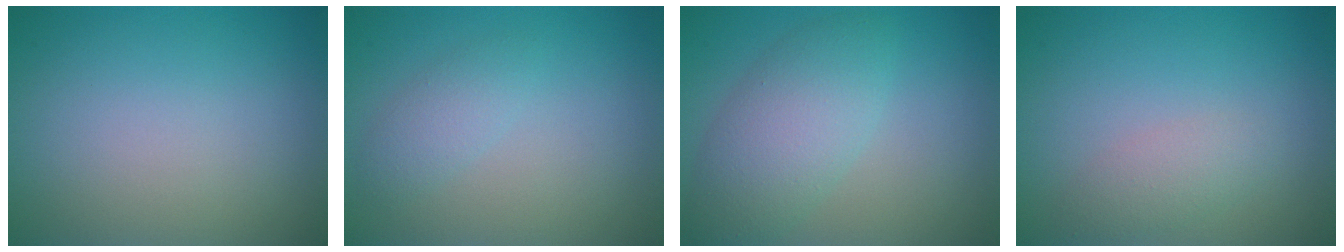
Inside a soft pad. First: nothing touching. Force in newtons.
{"total": 1.6, "press": 1.6, "slide": 0.0}
{"total": 5.0, "press": 5.0, "slide": 0.1}
{"total": 1.8, "press": 1.8, "slide": 0.1}